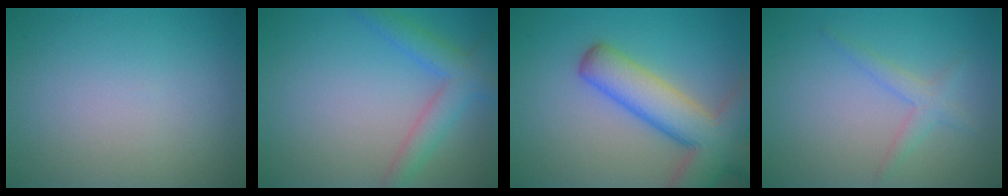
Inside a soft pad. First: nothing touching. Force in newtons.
{"total": 3.6, "press": 3.6, "slide": 0.2}
{"total": 8.5, "press": 8.5, "slide": 0.5}
{"total": 1.8, "press": 1.8, "slide": 0.1}